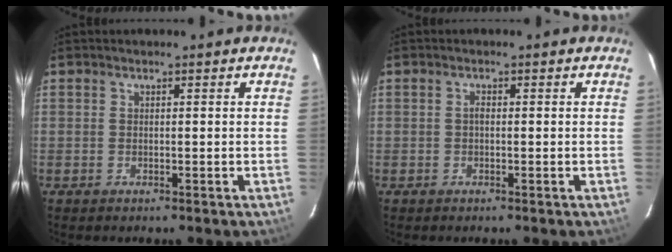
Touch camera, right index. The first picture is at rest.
{"total": 0.7, "force": [-0.2, 0.4, 0.6], "torque": [-0.011, 0.006, -0.004]}